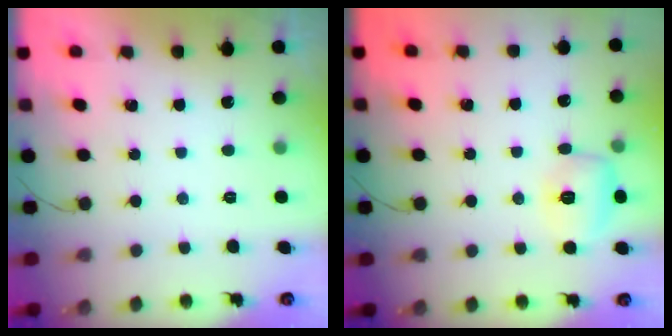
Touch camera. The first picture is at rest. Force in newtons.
{"total": 7.5, "press": 7.4, "slide": 1.6}